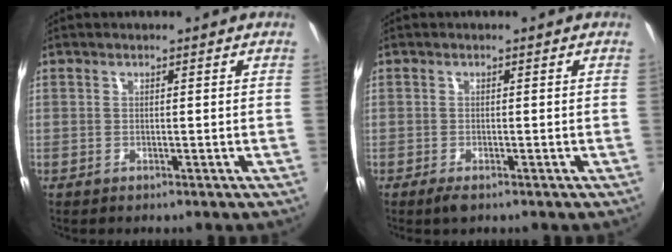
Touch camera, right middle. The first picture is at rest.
{"total": 2.0, "force": [-1.3, 0.6, 1.3], "torque": [-0.027, -0.006, -0.022]}